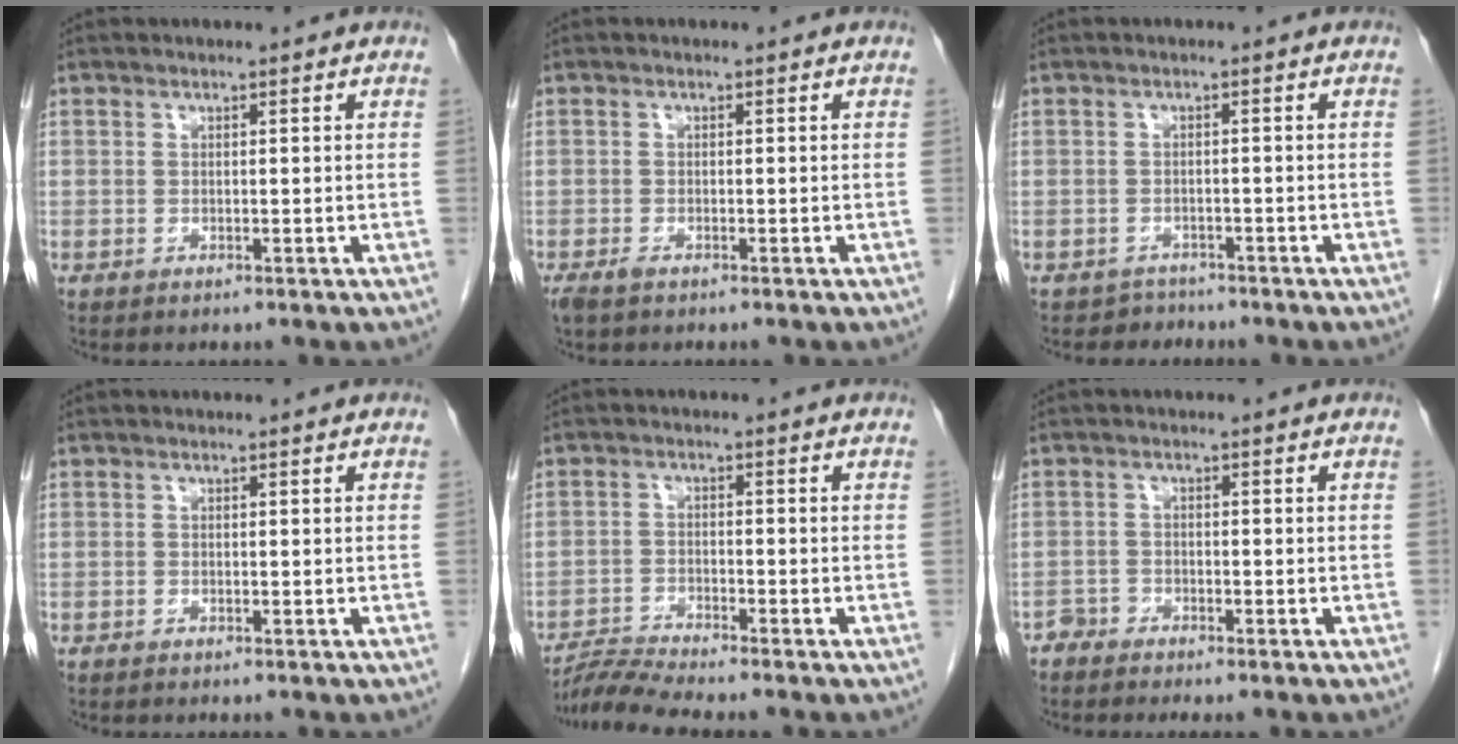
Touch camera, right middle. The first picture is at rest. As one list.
[{"total": 1.7, "force": [-1.2, 0.6, 1.1], "torque": [-0.026, -0.004, -0.019]}, {"total": 2.3, "force": [-1.8, 1.0, -0.9], "torque": [0.013, 0.002, -0.030]}, {"total": 0.0}, {"total": 4.8, "force": [-4.5, -1.4, 0.9], "torque": [-0.026, -0.015, -0.086]}, {"total": 1.6, "force": [-1.6, 0.2, -0.1], "torque": [0.004, -0.001, -0.028]}]